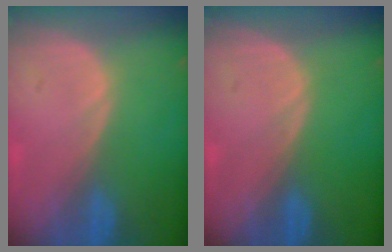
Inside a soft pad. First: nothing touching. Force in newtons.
{"total": 0.0}